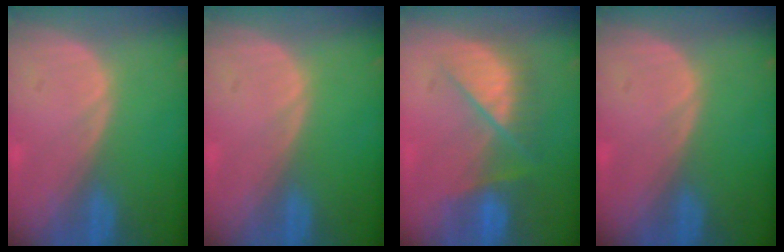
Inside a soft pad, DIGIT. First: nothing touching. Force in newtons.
{"total": 0.0}
{"total": 7.2, "press": 7.2, "slide": 0.5}
{"total": 0.0}